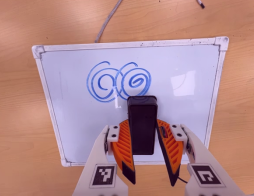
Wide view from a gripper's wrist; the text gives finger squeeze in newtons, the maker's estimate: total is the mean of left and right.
{"total": 5.7, "left": 5.1, "right": 6.2}